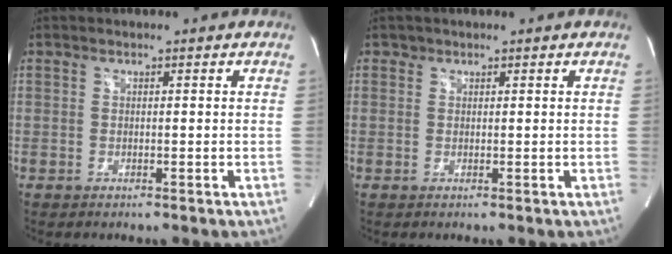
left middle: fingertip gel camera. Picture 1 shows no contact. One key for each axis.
{"total": 0.6, "fx": 0.5, "fy": 0.3, "fz": 0.0, "tx": 0.001, "ty": -0.003, "tz": 0.007}